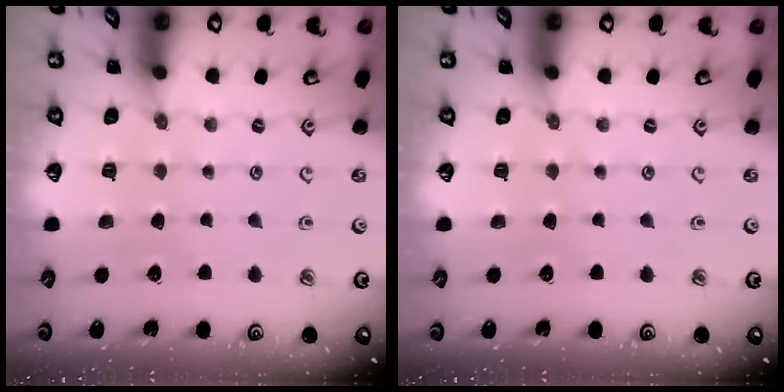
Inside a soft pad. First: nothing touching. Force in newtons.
{"total": 0.0}